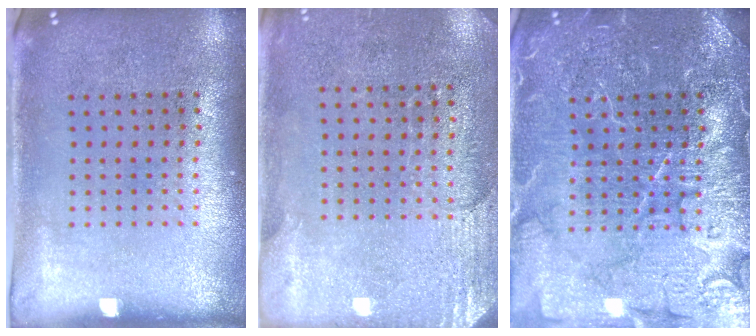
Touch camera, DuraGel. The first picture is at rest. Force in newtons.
{"total": 2.6, "press": 2.3, "slide": 1.2}
{"total": 7.1, "press": 7.1, "slide": 1.0}